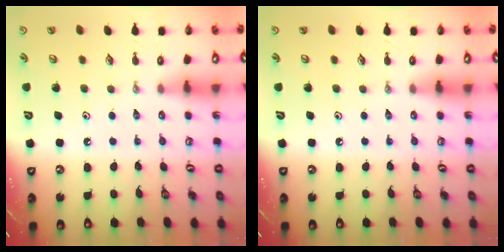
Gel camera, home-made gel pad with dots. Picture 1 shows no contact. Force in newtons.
{"total": 0.0}